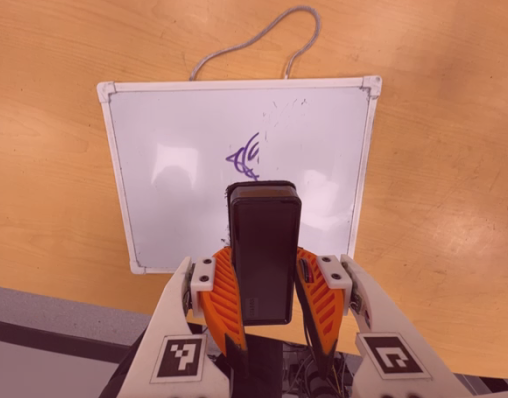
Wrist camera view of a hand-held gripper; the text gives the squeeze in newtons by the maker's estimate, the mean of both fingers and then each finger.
{"total": 9.9, "left": 8.3, "right": 11.5}